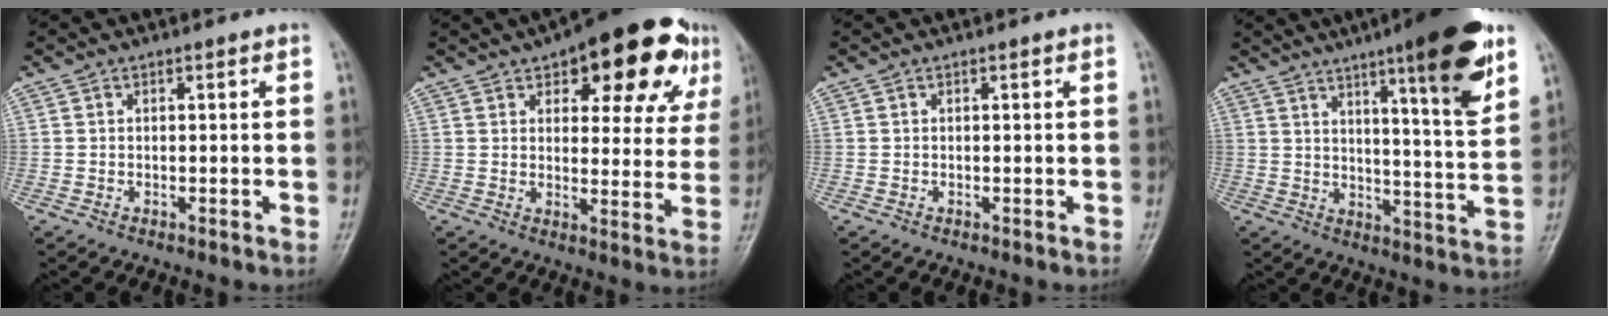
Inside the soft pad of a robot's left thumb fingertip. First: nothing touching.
{"total": 19.0, "force": [10.0, 8.4, 13.8], "torque": [-0.135, -0.012, 0.131]}
{"total": 0.0}
{"total": 17.5, "force": [9.8, 2.5, 14.3], "torque": [-0.184, -0.048, 0.141]}